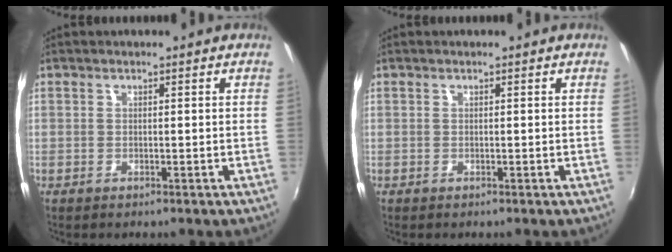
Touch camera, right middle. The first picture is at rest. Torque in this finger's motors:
{"motor_torque": [0.11, -0.10, 0.04, 0.01]}